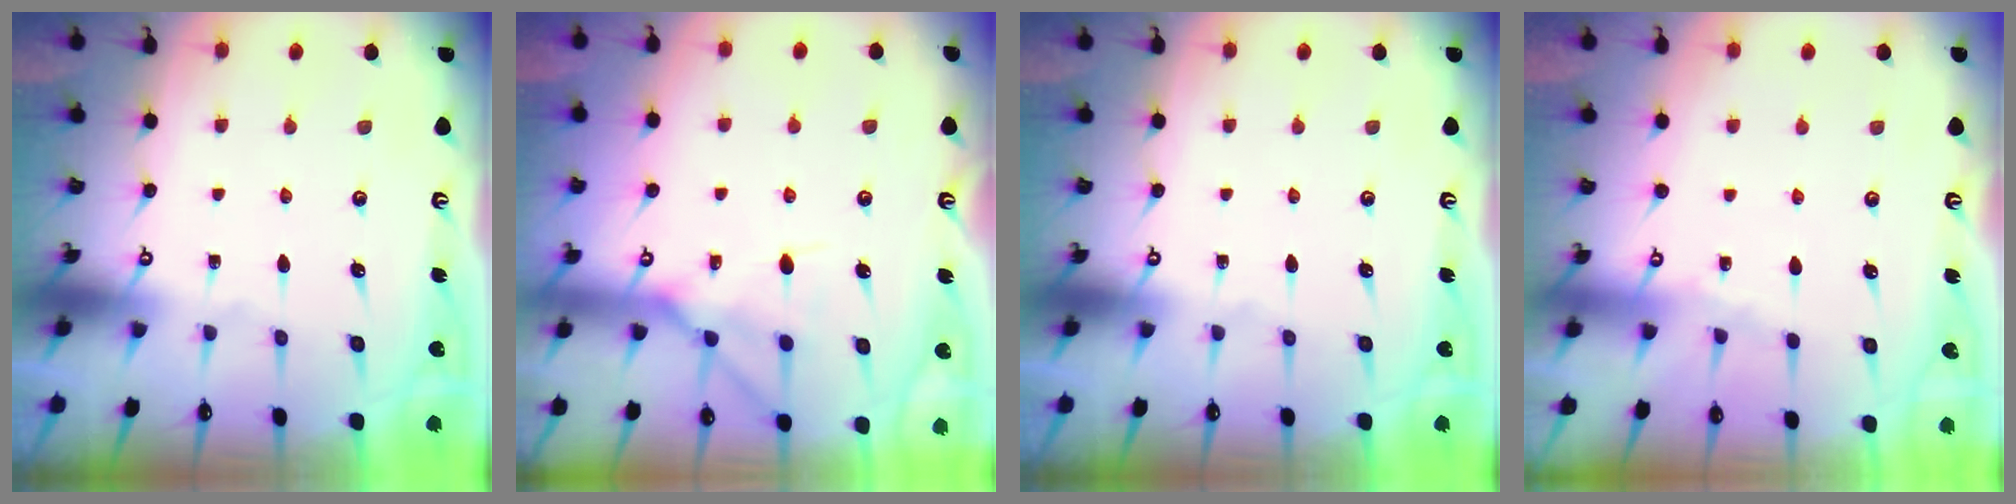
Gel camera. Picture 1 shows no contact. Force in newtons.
{"total": 13.0, "press": 13.0, "slide": 1.2}
{"total": 0.0}
{"total": 2.2, "press": 2.2, "slide": 0.3}